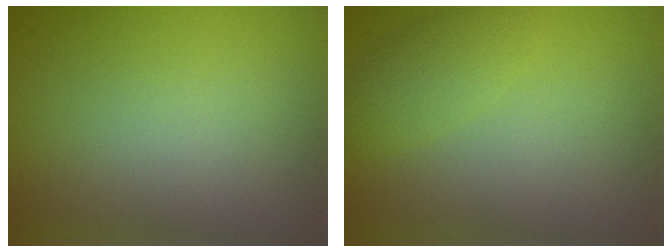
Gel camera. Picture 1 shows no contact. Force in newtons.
{"total": 2.2, "press": 2.2, "slide": 0.2}